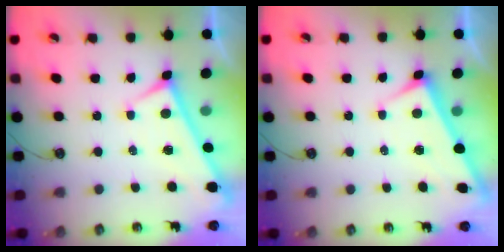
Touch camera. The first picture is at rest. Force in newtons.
{"total": 2.9, "press": 2.9, "slide": 0.4}